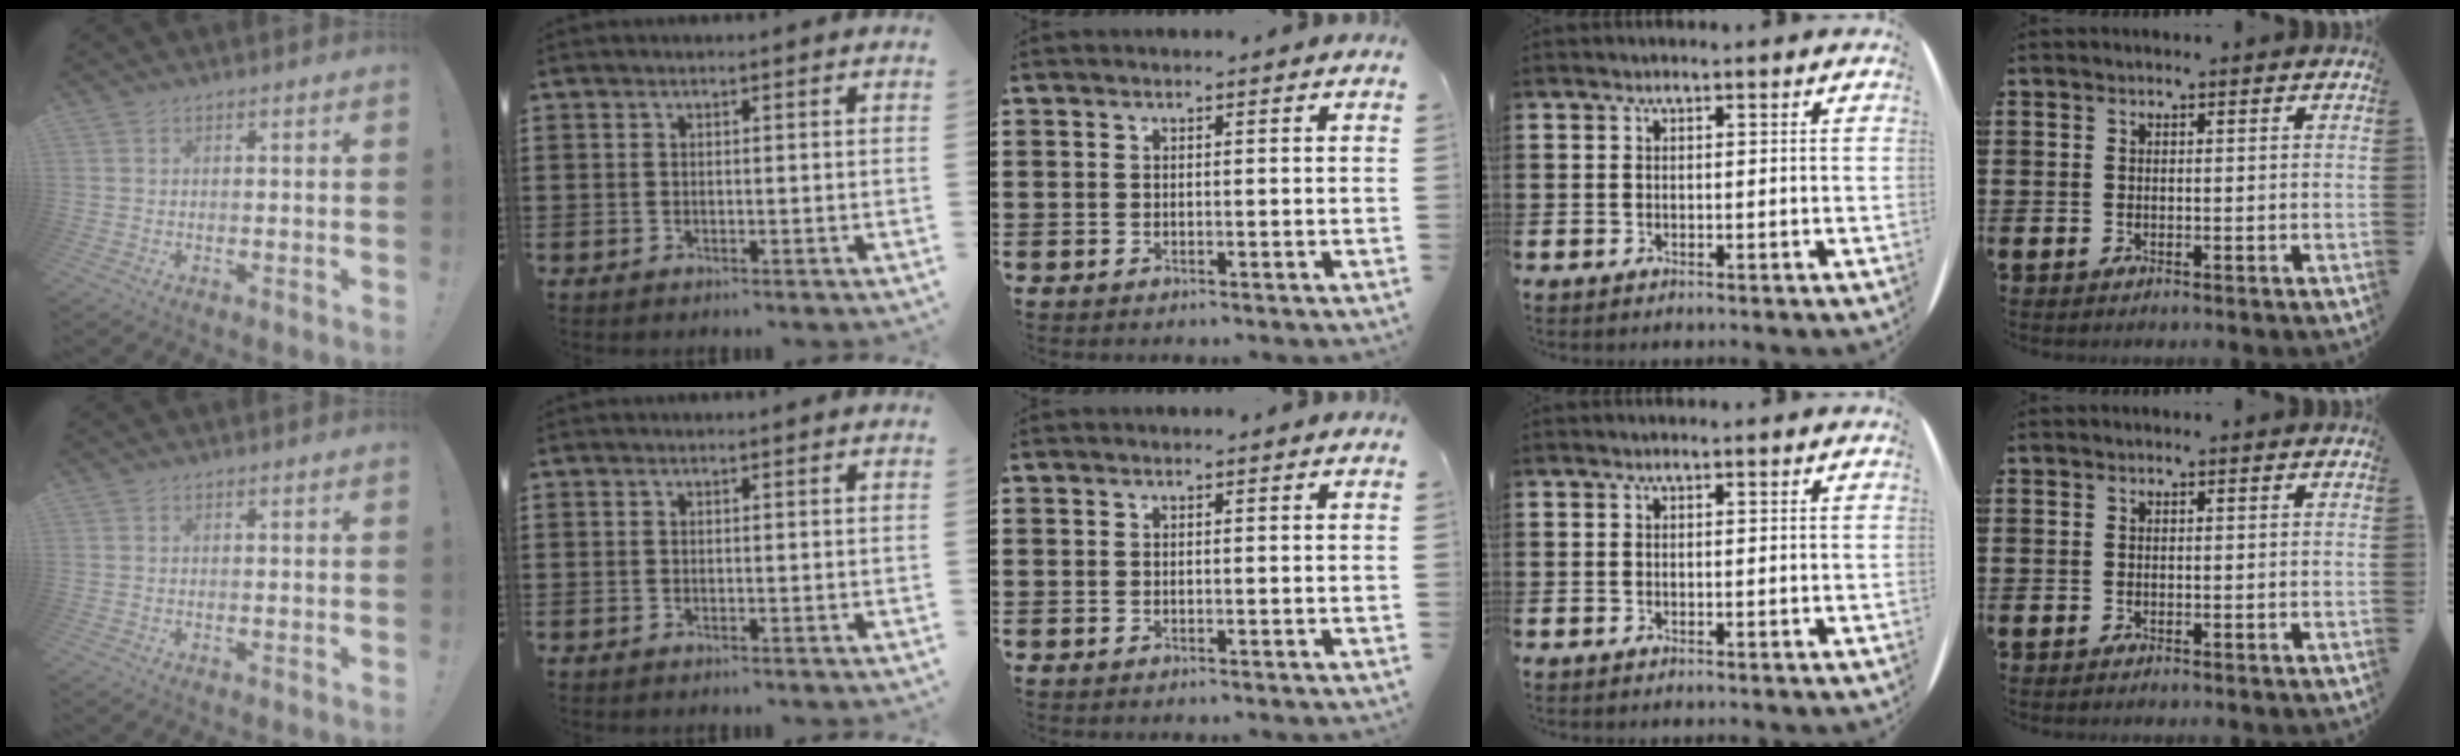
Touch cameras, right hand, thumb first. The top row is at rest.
{}